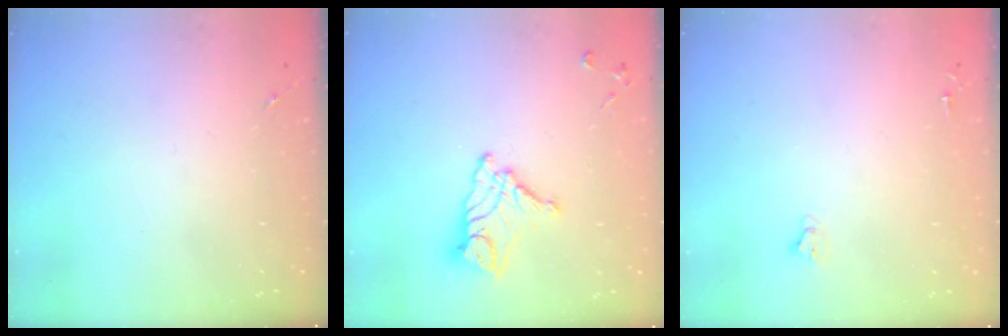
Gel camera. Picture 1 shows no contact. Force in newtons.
{"total": 12.7, "press": 12.6, "slide": 1.1}
{"total": 2.0, "press": 2.0, "slide": 0.2}